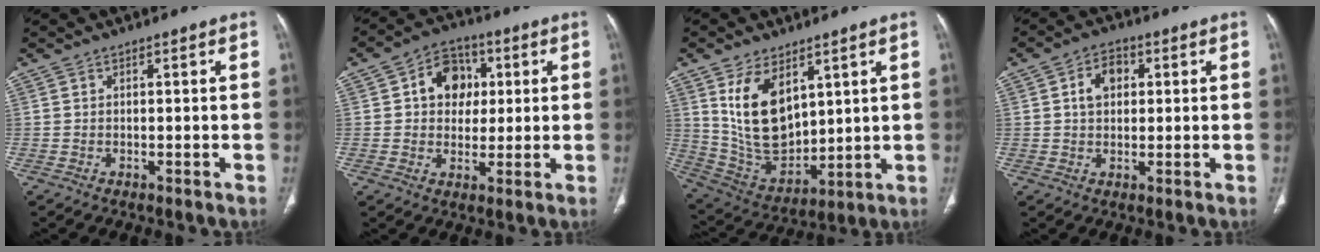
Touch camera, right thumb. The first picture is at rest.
{"total": 9.7, "force": [2.2, 7.7, 5.4], "torque": [-0.039, 0.005, 0.028]}
{"total": 15.1, "force": [5.7, 8.9, 10.8], "torque": [-0.163, -0.033, 0.135]}
{"total": 5.6, "force": [1.3, 4.0, 3.7], "torque": [-0.048, 0.009, 0.017]}